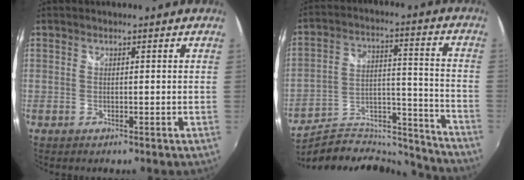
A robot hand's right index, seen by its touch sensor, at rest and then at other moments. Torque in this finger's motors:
{"motor_torque": [-0.21, -0.02, -0.49, -0.08]}